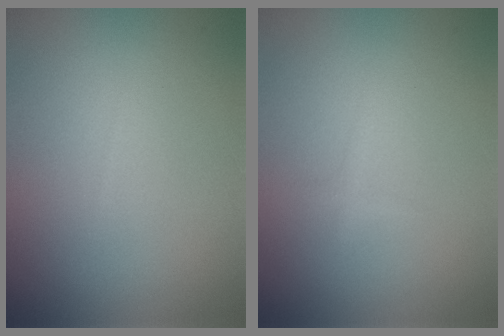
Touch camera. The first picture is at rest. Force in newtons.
{"total": 0.7, "press": 0.6, "slide": 0.1}